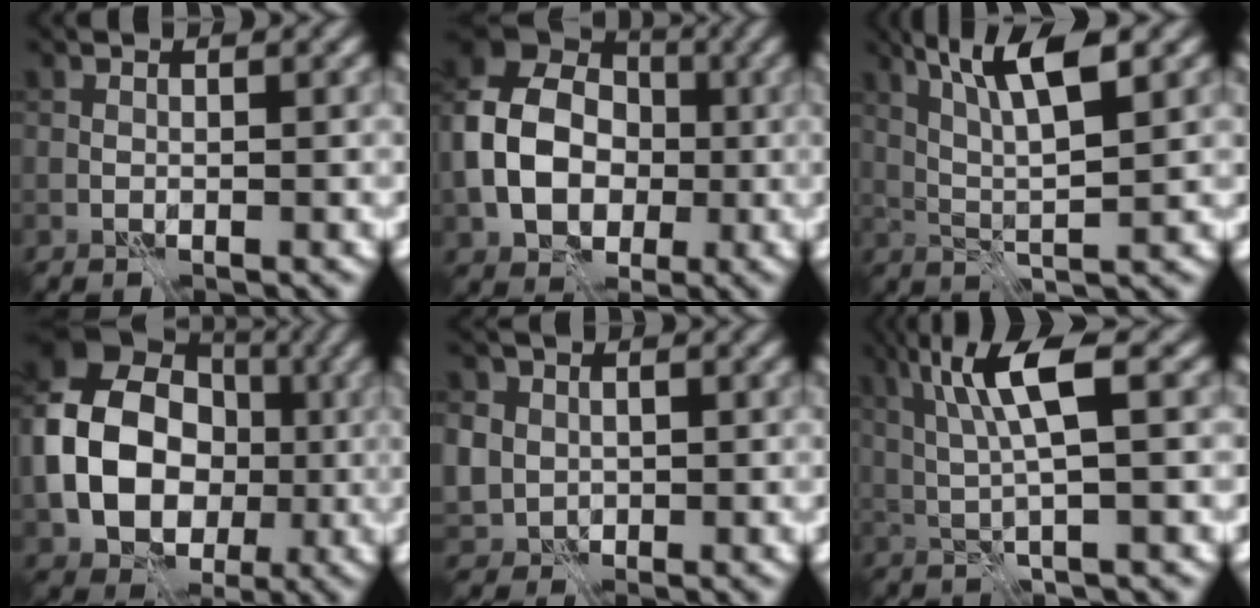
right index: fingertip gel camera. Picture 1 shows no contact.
{"total": 9.9, "force": [-1.3, 7.6, 6.2], "torque": [-0.126, 0.000, -0.032]}
{"total": 6.4, "force": [2.8, 1.4, 5.6], "torque": [-0.109, 0.007, 0.055]}
{"total": 13.4, "force": [-1.3, 10.4, 8.3], "torque": [-0.171, -0.003, -0.026]}
{"total": 7.0, "force": [0.6, 6.4, 2.7], "torque": [-0.078, 0.018, -0.012]}
{"total": 6.3, "force": [1.9, 1.0, 5.9], "torque": [-0.119, 0.005, 0.037]}